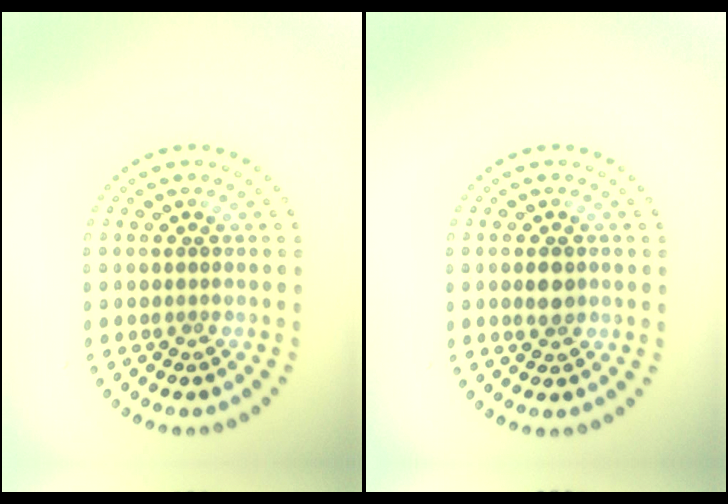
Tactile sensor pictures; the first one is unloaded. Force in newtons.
{"total": 1.9, "press": 1.9, "slide": 0.1}